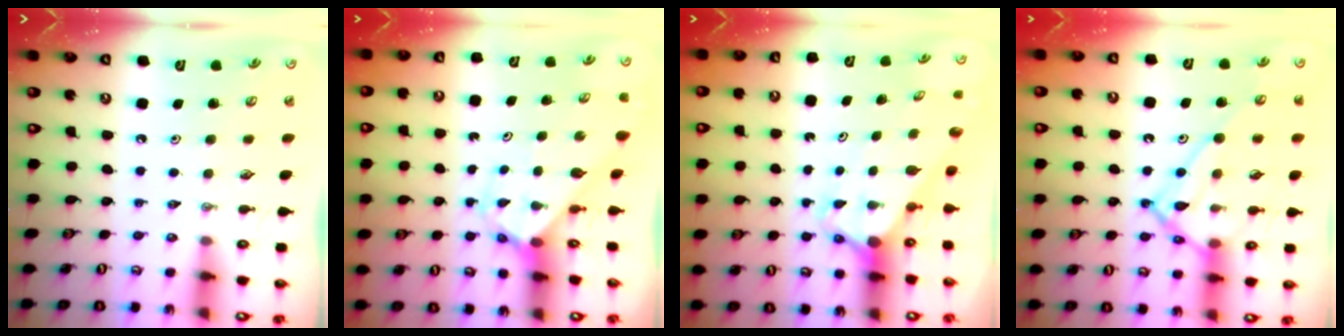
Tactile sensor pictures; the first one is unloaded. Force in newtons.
{"total": 2.6, "press": 2.6, "slide": 0.2}
{"total": 3.1, "press": 3.1, "slide": 0.3}
{"total": 16.0, "press": 15.9, "slide": 1.5}